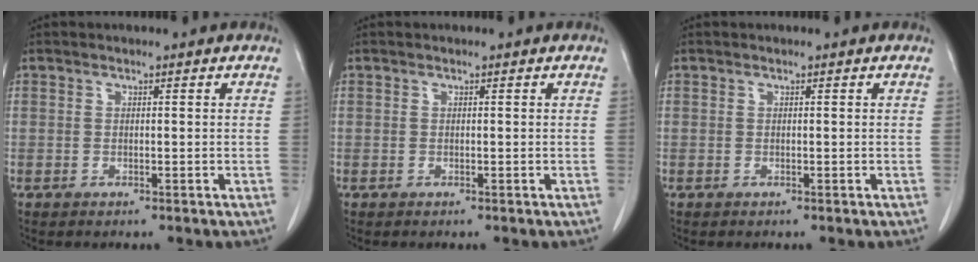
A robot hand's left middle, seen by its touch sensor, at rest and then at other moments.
{"total": 0.0}
{"total": 0.0}